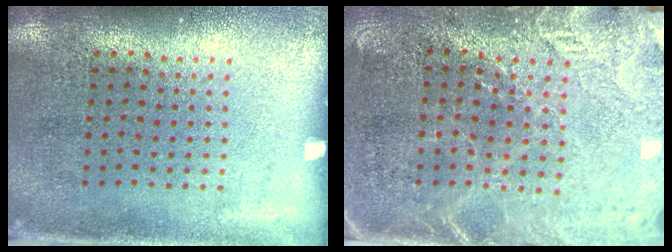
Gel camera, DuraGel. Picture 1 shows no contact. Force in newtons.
{"total": 2.9, "press": 2.7, "slide": 1.0}